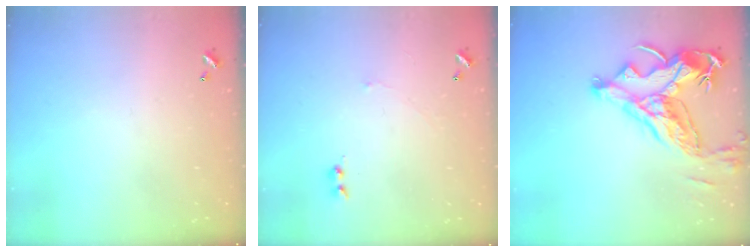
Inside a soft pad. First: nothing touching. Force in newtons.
{"total": 1.5, "press": 1.5, "slide": 0.5}
{"total": 13.5, "press": 13.3, "slide": 2.4}